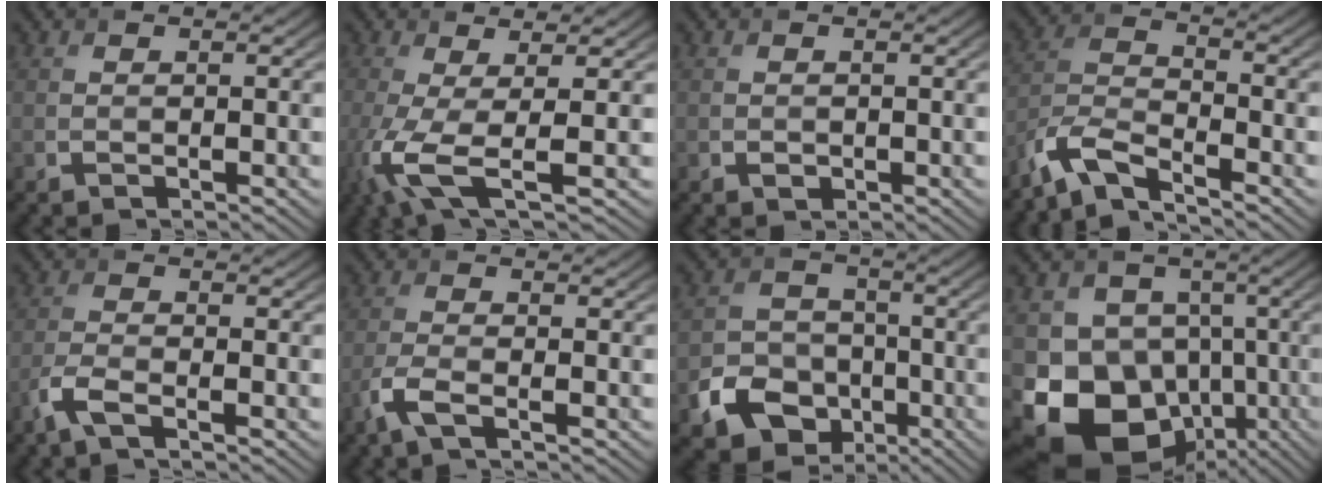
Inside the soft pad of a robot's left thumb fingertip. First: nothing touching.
{"total": 6.9, "force": [-1.5, 1.7, 6.5], "torque": [-0.141, -0.013, -0.035]}
{"total": 0.7, "force": [-0.2, 0.6, 0.3], "torque": [-0.003, -0.006, -0.004]}
{"total": 6.6, "force": [-5.3, 1.4, 3.7], "torque": [-0.085, -0.004, -0.120]}
{"total": 3.3, "force": [-2.1, 0.8, 2.4], "torque": [-0.059, -0.002, -0.054]}
{"total": 3.4, "force": [-2.0, 0.8, 2.7], "torque": [-0.067, -0.001, -0.052]}
{"total": 8.8, "force": [-4.0, 6.8, 3.8], "torque": [-0.078, -0.023, -0.083]}
{"total": 14.4, "force": [-4.4, 12.1, 6.5], "torque": [-0.136, -0.027, -0.085]}